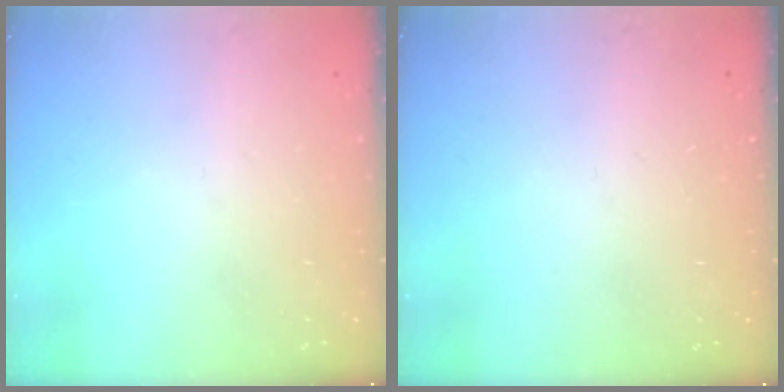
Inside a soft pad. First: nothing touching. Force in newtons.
{"total": 0.0}